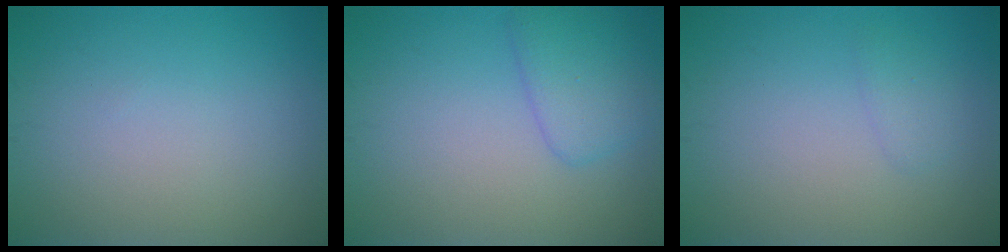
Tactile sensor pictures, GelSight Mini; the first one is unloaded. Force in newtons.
{"total": 2.9, "press": 2.9, "slide": 0.1}
{"total": 1.0, "press": 1.0, "slide": 0.1}